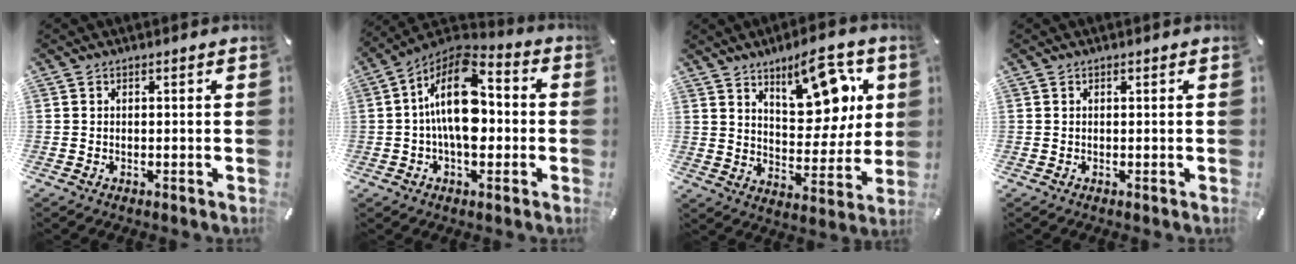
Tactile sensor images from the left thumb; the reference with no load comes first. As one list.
[{"total": 17.1, "force": [-0.1, 9.8, 14.1], "torque": [-0.250, -0.008, -0.005]}, {"total": 15.5, "force": [9.5, 7.8, 9.5], "torque": [-0.117, -0.059, 0.163]}, {"total": 0.0}]